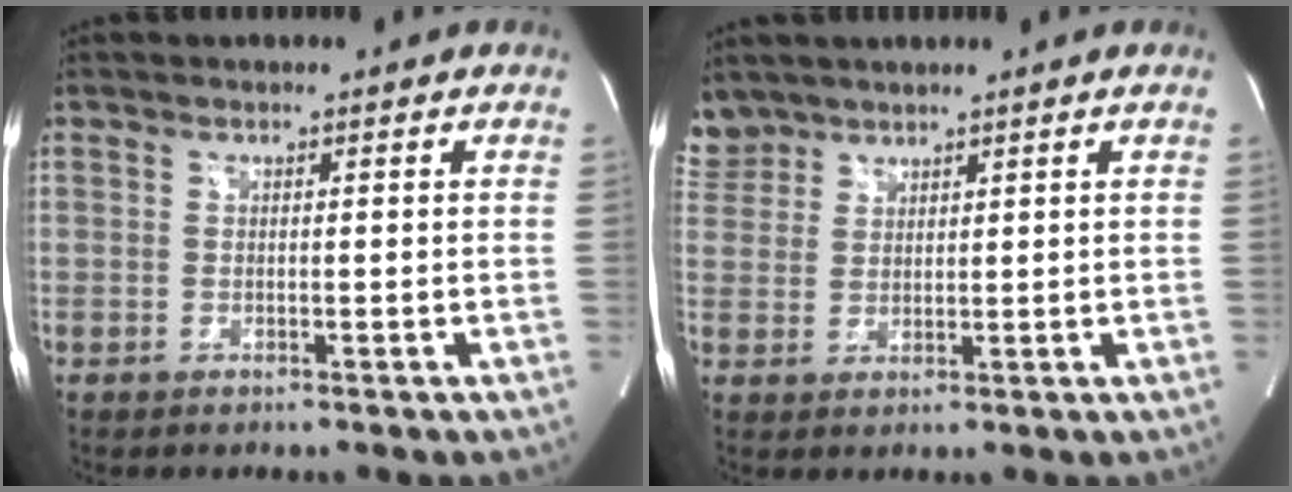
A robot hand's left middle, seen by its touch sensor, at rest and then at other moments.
{"total": 4.6, "force": [4.1, 2.1, -0.2], "torque": [0.002, 0.013, 0.090]}